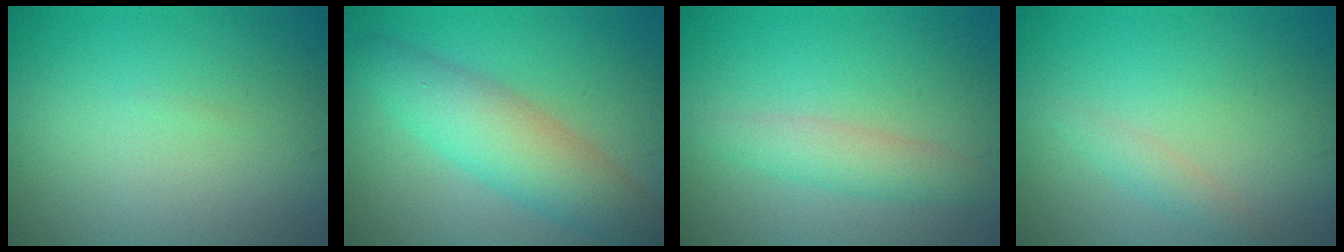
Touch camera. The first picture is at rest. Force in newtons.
{"total": 5.5, "press": 5.5, "slide": 0.2}
{"total": 2.5, "press": 2.5, "slide": 0.2}
{"total": 1.2, "press": 1.2, "slide": 0.0}